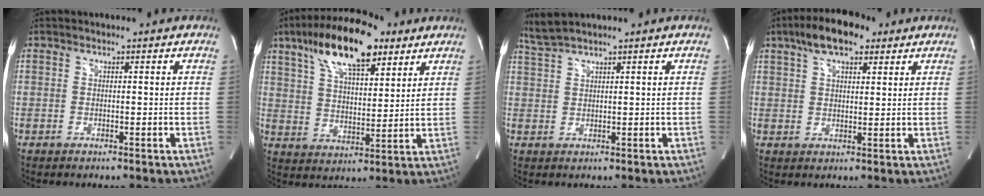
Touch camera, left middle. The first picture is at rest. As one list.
[{"total": 16.0, "force": [9.6, 5.4, 11.7], "torque": [-0.217, 0.030, 0.171]}, {"total": 3.4, "force": [3.1, -0.7, 1.3], "torque": [-0.042, 0.013, 0.072]}, {"total": 8.8, "force": [5.5, 3.3, 6.1], "torque": [-0.113, 0.024, 0.092]}]